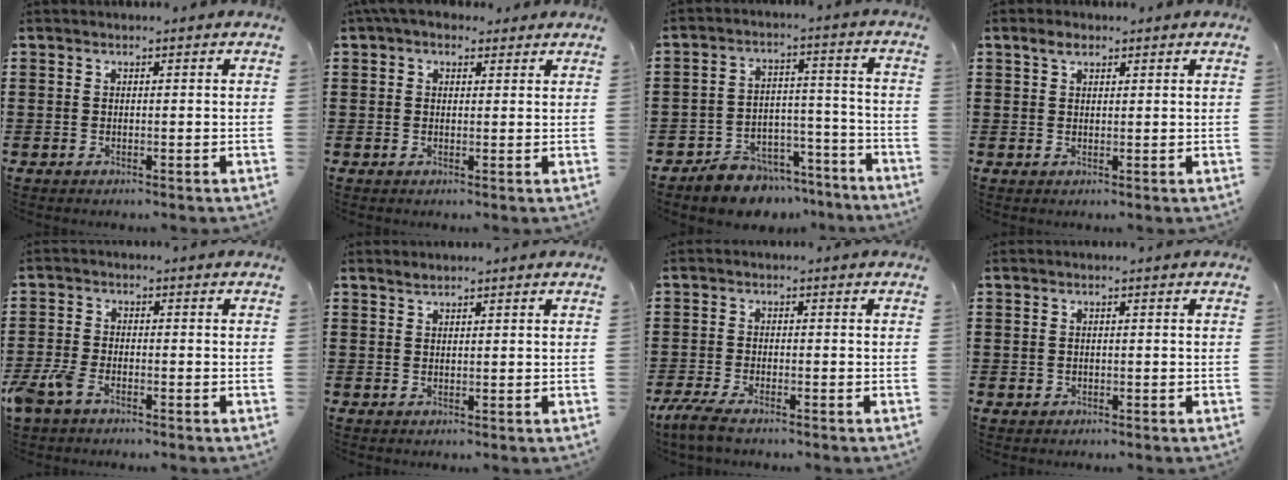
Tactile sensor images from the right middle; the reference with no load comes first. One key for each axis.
{"total": 2.9, "fx": 2.3, "fy": 1.5, "fz": 1.0, "tx": -0.027, "ty": 0.009, "tz": 0.043}
{"total": 6.8, "fx": -6.3, "fy": 2.5, "fz": 0.6, "tx": -0.003, "ty": 0.031, "tz": -0.122}
{"total": 2.3, "fx": 1.6, "fy": 1.1, "fz": 1.1, "tx": -0.017, "ty": 0.001, "tz": 0.028}
{"total": 3.7, "fx": -2.6, "fy": 1.6, "fz": 2.1, "tx": -0.072, "ty": -0.004, "tz": -0.059}
{"total": 1.2, "fx": 1.2, "fy": 0.0, "fz": 0.2, "tx": -0.006, "ty": 0.000, "tz": 0.023}
{"total": 2.9, "fx": -2.4, "fy": 0.2, "fz": 1.6, "tx": -0.047, "ty": -0.011, "tz": -0.053}
{"total": 0.5, "fx": 0.0, "fy": 0.5, "fz": 0.1, "tx": -0.004, "ty": 0.004, "tz": -0.001}